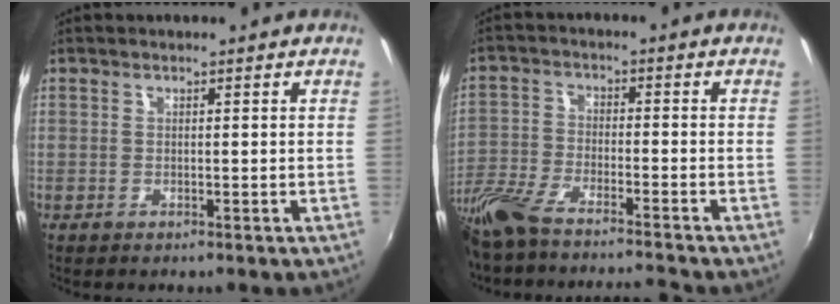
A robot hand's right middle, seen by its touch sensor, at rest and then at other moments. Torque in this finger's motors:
{"motor_torque": [0.36, -0.84, 0.50, 0.10]}